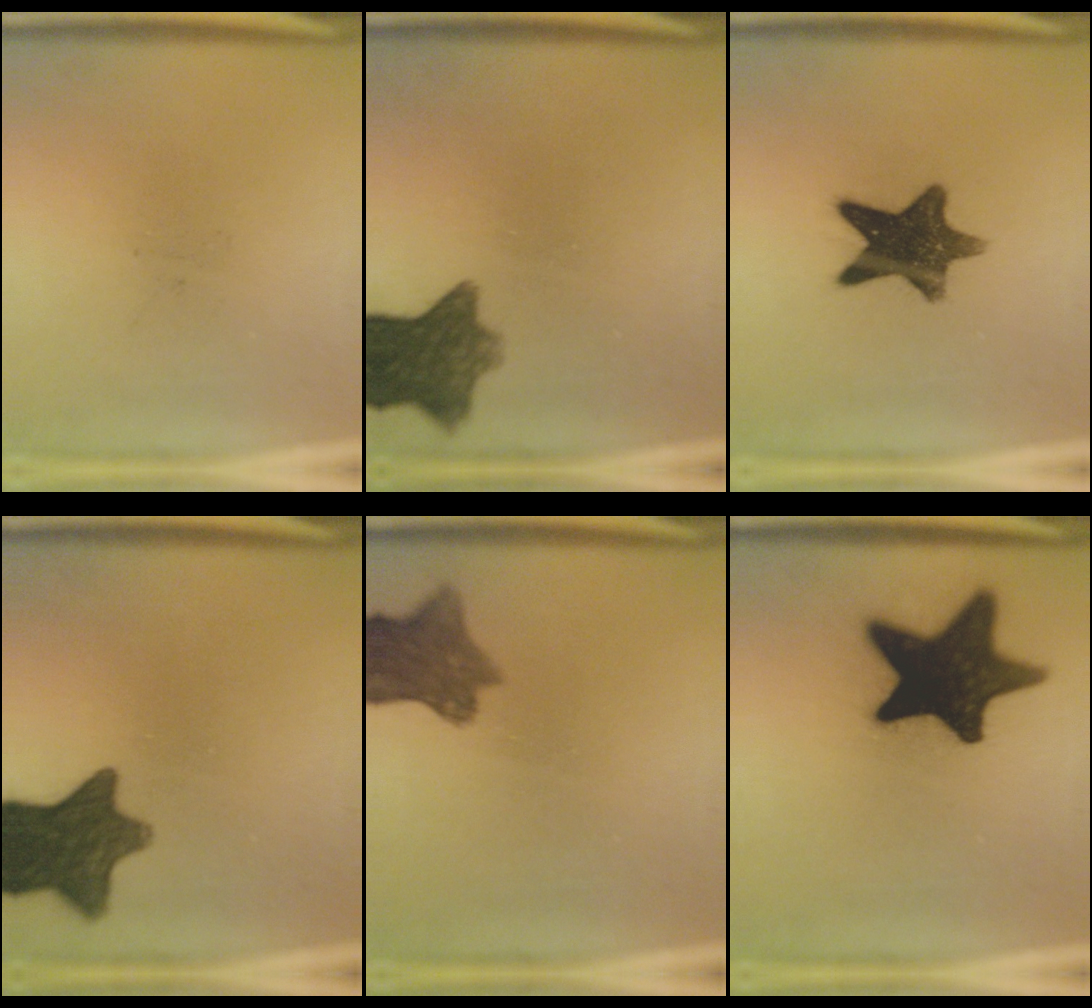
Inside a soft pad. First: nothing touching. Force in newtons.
{"total": 9.4}
{"total": 12.5}
{"total": 11.9}
{"total": 8.7}
{"total": 19.4}